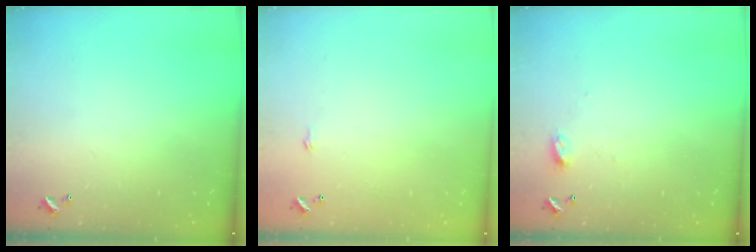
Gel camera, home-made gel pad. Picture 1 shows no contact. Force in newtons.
{"total": 0.6, "press": 0.6, "slide": 0.2}
{"total": 4.0, "press": 4.0, "slide": 0.5}